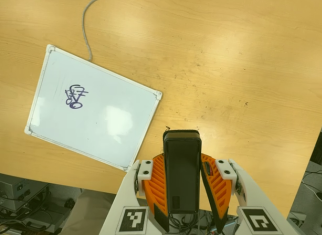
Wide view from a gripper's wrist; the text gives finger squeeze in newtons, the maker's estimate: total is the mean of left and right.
{"total": 5.8, "left": 4.9, "right": 6.8}